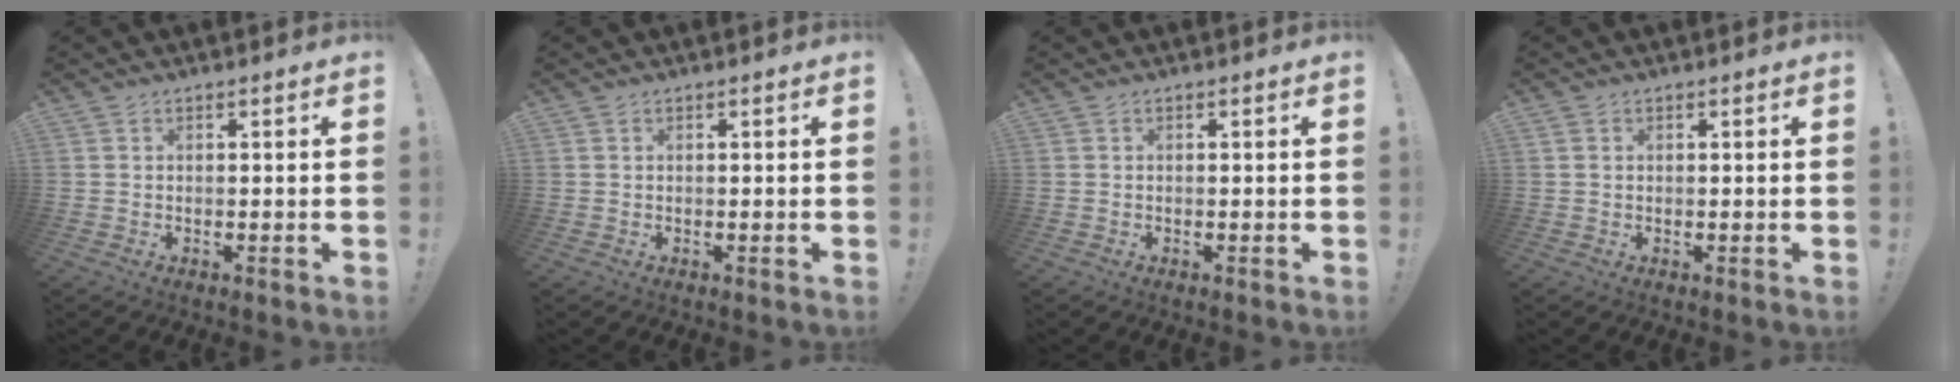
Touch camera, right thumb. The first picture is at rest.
{"total": 0.0}
{"total": 0.0}
{"total": 0.9, "force": [0.4, 0.6, 0.4], "torque": [0.000, -0.001, 0.006]}